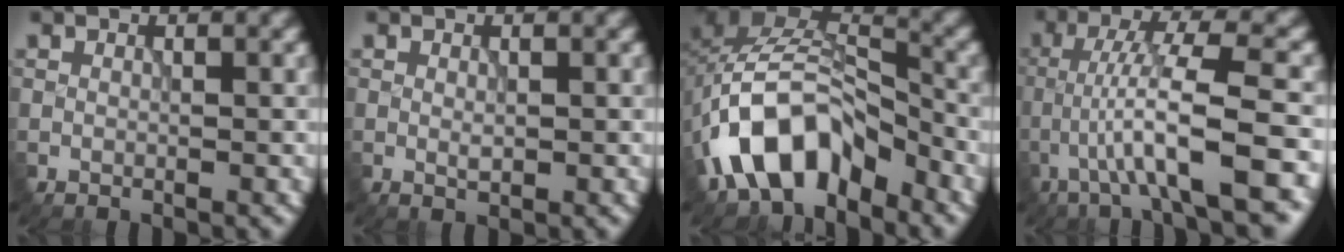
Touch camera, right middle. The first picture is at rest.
{"total": 0.9, "force": [-0.1, 0.4, 0.8], "torque": [-0.015, -0.003, -0.001]}
{"total": 10.5, "force": [-5.5, 6.1, 6.6], "torque": [-0.105, 0.008, -0.107]}
{"total": 8.9, "force": [-3.5, 1.4, 8.1], "torque": [-0.134, 0.016, -0.061]}